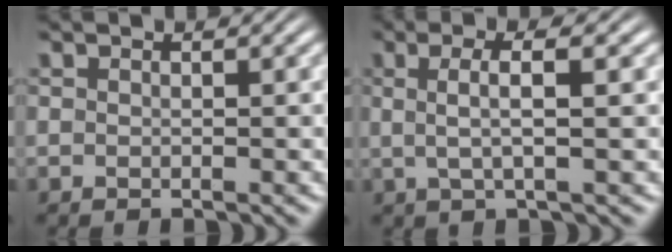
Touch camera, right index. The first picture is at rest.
{"total": 3.5, "force": [1.1, 0.4, 3.3], "torque": [-0.057, 0.007, 0.020]}